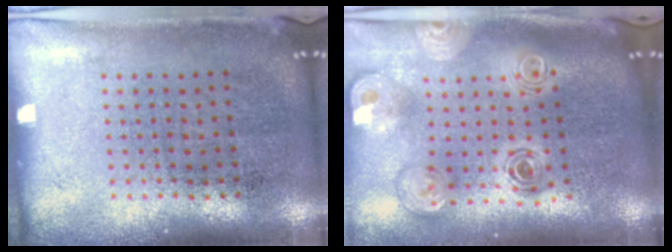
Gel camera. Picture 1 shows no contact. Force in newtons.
{"total": 1.9, "press": 1.6, "slide": 1.0}